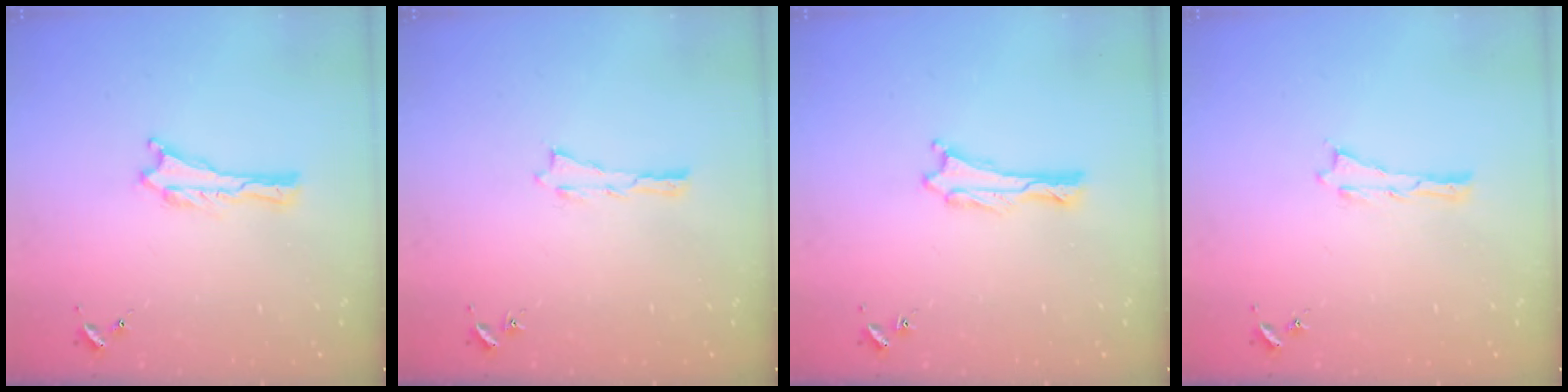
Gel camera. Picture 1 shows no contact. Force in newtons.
{"total": 0.0}
{"total": 0.6, "press": 0.6, "slide": 0.1}
{"total": 0.0}